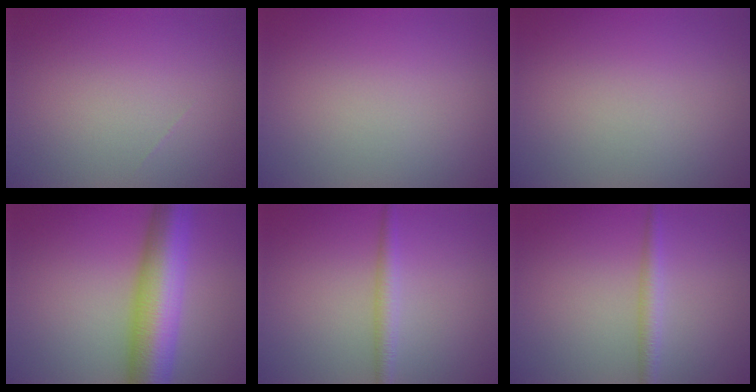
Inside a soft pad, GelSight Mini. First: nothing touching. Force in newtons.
{"total": 0.0}
{"total": 0.0}
{"total": 10.1, "press": 10.1, "slide": 0.1}
{"total": 2.1, "press": 2.1, "slide": 0.0}
{"total": 1.9, "press": 1.9, "slide": 0.1}